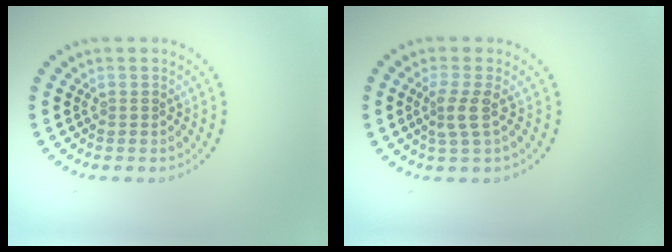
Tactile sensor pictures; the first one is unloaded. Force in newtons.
{"total": 2.2, "press": 1.7, "slide": 1.5}